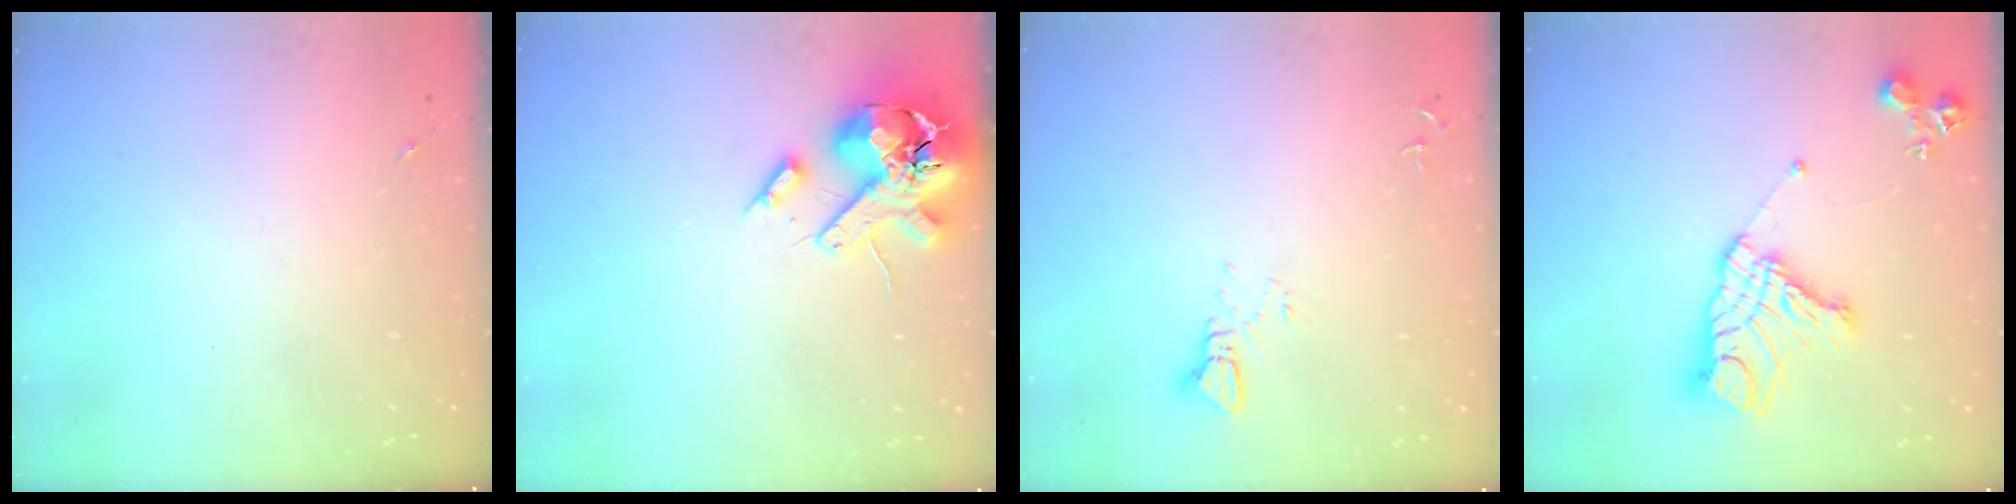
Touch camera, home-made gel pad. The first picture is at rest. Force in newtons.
{"total": 17.4, "press": 17.2, "slide": 2.9}
{"total": 2.7, "press": 2.7, "slide": 0.1}
{"total": 16.0, "press": 15.9, "slide": 1.4}